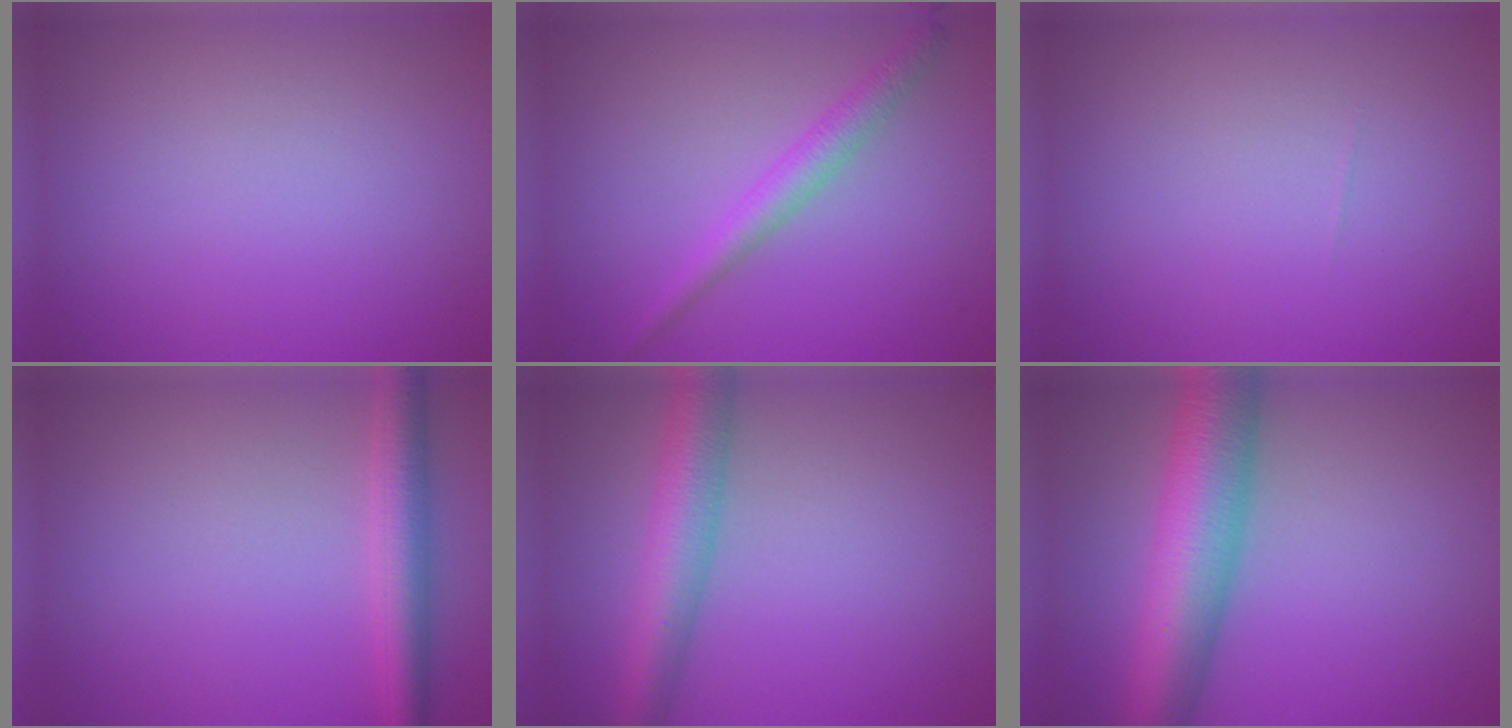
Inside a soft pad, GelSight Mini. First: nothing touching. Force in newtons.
{"total": 2.4, "press": 2.4, "slide": 0.1}
{"total": 0.0}
{"total": 3.6, "press": 3.6, "slide": 0.1}
{"total": 5.3, "press": 5.3, "slide": 0.1}
{"total": 9.3, "press": 9.3, "slide": 0.2}